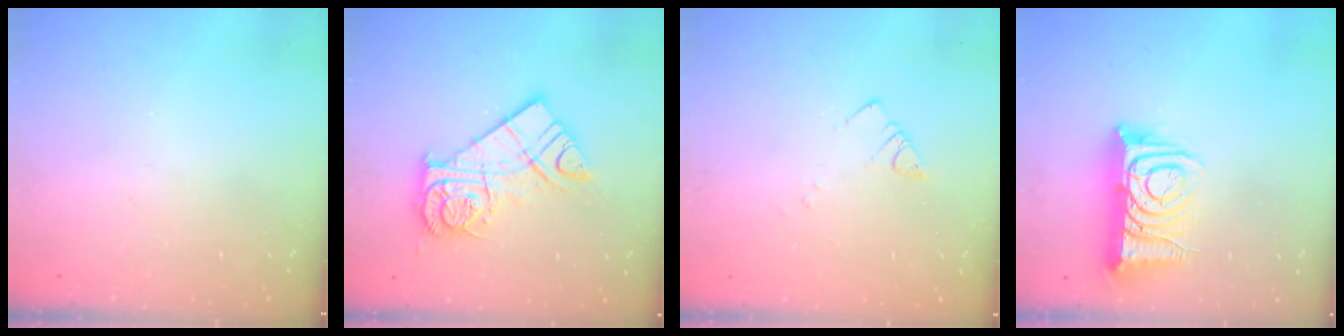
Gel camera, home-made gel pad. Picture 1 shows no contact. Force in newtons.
{"total": 13.4, "press": 13.4, "slide": 1.4}
{"total": 2.2, "press": 2.2, "slide": 0.2}
{"total": 12.6, "press": 12.5, "slide": 1.6}